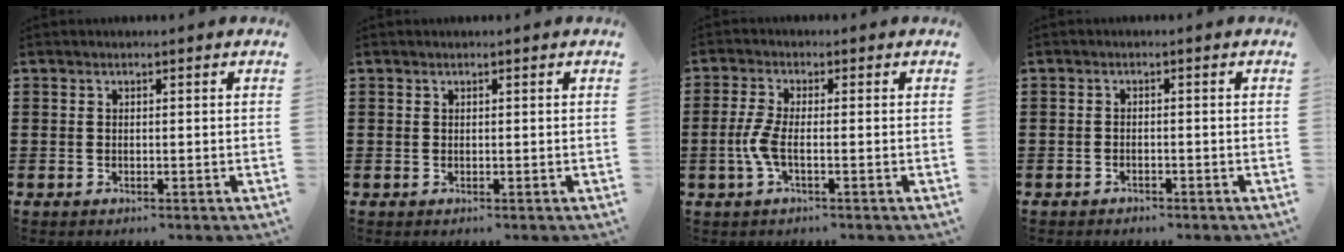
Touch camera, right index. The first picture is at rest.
{"total": 0.0}
{"total": 4.1, "force": [-1.0, 1.3, 3.7], "torque": [-0.094, -0.007, -0.027]}
{"total": 1.0, "force": [-1.0, 0.4, 0.0], "torque": [-0.005, 0.001, -0.021]}